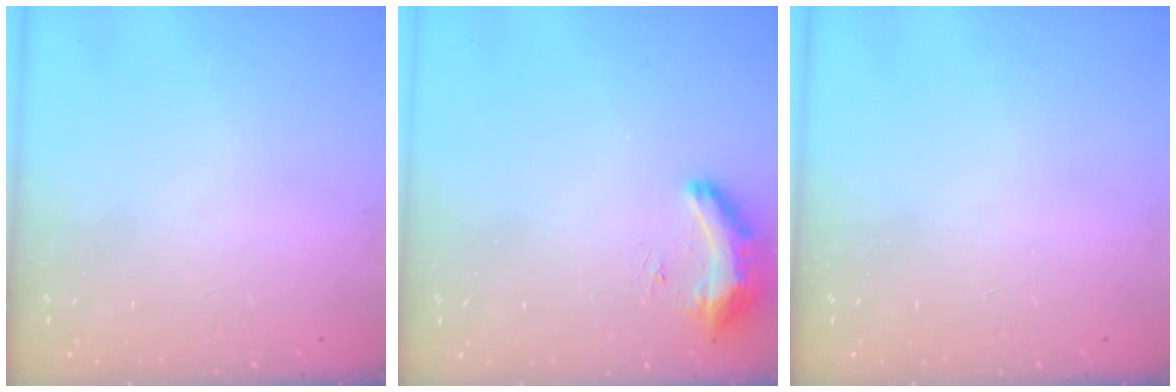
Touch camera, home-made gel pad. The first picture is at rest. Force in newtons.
{"total": 17.3, "press": 10.6, "slide": 13.6}
{"total": 0.0}